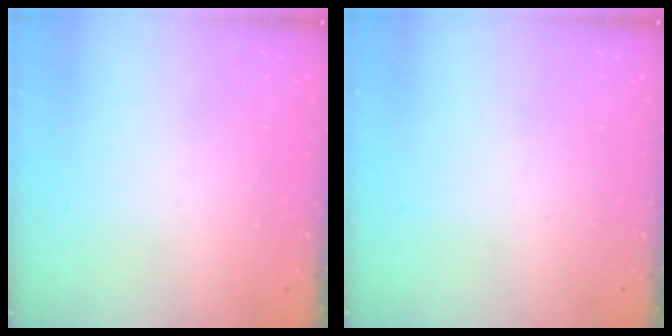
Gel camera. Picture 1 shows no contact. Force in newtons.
{"total": 0.0}